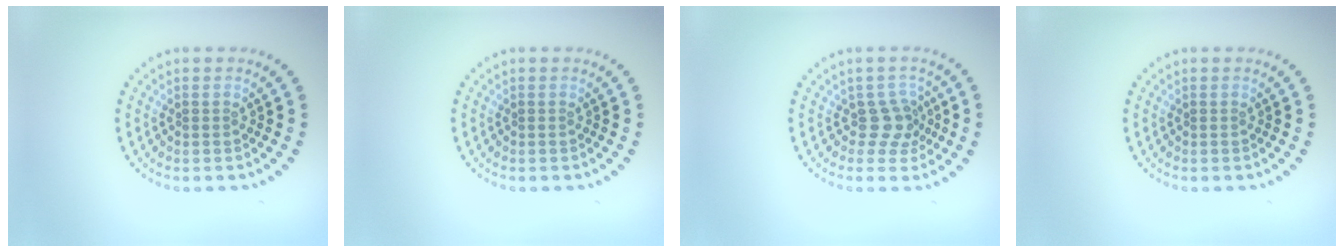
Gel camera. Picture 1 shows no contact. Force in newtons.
{"total": 0.0}
{"total": 2.3, "press": 1.7, "slide": 1.5}
{"total": 0.0}